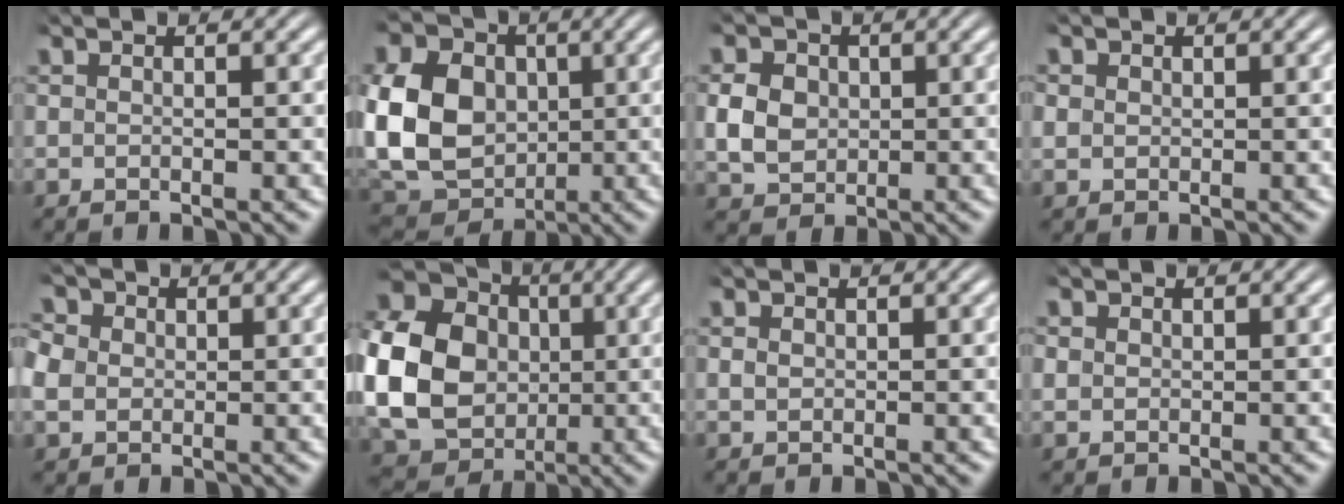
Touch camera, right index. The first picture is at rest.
{"total": 11.2, "force": [-0.5, 9.3, 6.3], "torque": [-0.138, -0.041, 0.003]}
{"total": 4.5, "force": [0.0, 4.0, 2.1], "torque": [-0.041, -0.012, 0.009]}
{"total": 1.1, "force": [0.4, 1.0, 0.2], "torque": [-0.012, -0.011, 0.015]}
{"total": 4.4, "force": [0.6, 4.0, 1.8], "torque": [-0.053, -0.008, 0.012]}
{"total": 20.6, "force": [1.6, 18.0, 10.0], "torque": [-0.231, -0.034, 0.016]}
{"total": 0.0}
{"total": 0.8, "force": [0.4, 0.7, 0.1], "torque": [-0.007, -0.009, 0.015]}